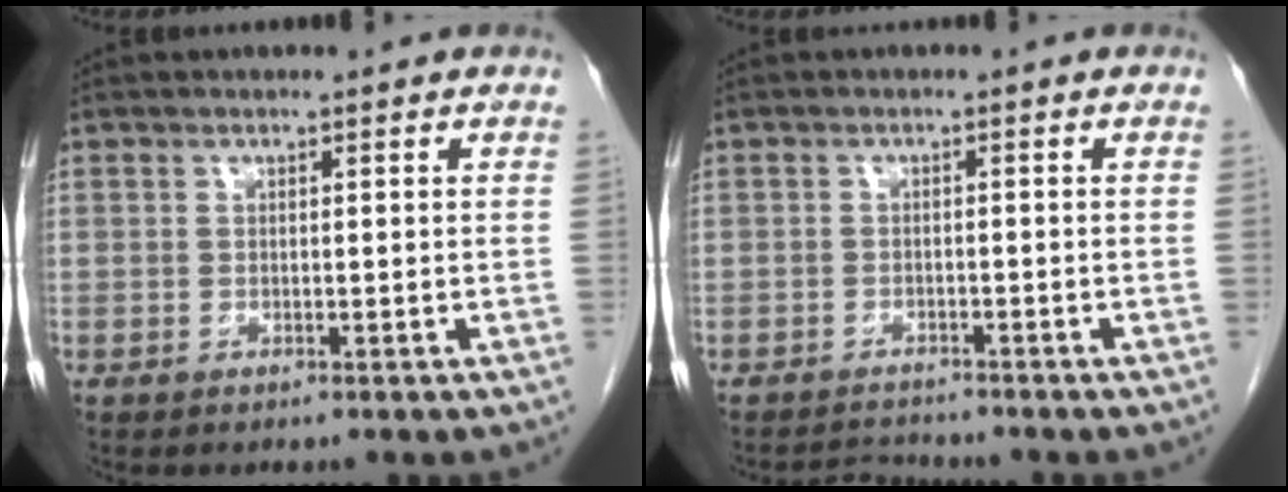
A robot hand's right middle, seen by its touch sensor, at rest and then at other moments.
{"total": 2.1, "force": [-2.1, 0.0, -0.5], "torque": [0.005, -0.015, -0.032]}